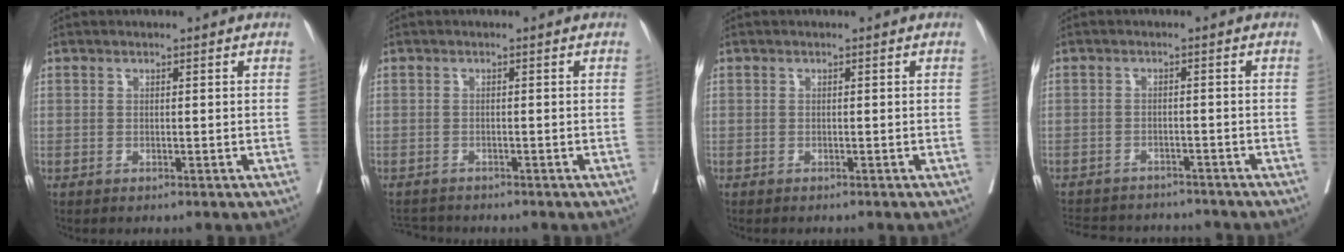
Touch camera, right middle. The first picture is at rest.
{"total": 3.1, "force": [-3.0, 0.5, 0.1], "torque": [0.001, -0.011, -0.052]}
{"total": 1.3, "force": [-1.2, 0.2, 0.4], "torque": [-0.007, -0.003, -0.018]}
{"total": 12.4, "force": [-11.4, 3.4, 3.3], "torque": [-0.071, 0.007, -0.153]}